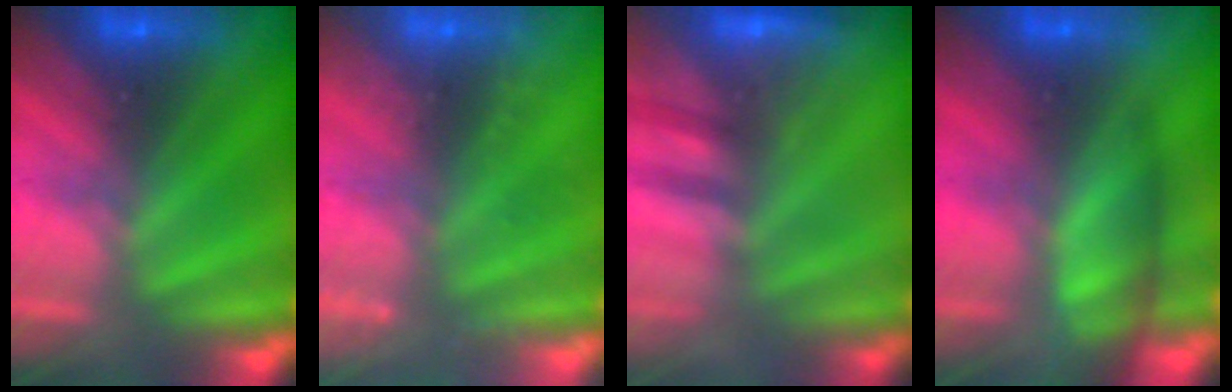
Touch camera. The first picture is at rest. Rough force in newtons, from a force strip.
{"total": 2.4}
{"total": 2.4}
{"total": 4.9}